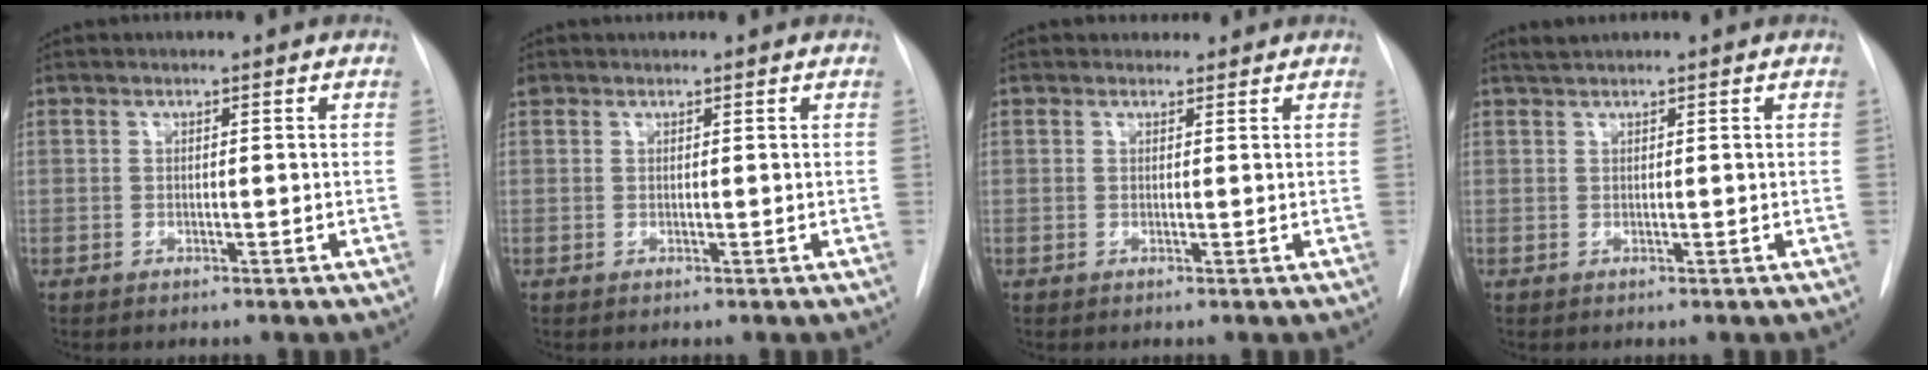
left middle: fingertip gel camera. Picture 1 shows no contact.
{"total": 0.9, "force": [0.8, 0.5, 0.0], "torque": [-0.005, 0.016, 0.015]}
{"total": 1.3, "force": [1.1, 0.6, -0.2], "torque": [-0.001, 0.005, 0.015]}
{"total": 1.1, "force": [1.1, -0.2, 0.3], "torque": [-0.010, 0.007, 0.025]}